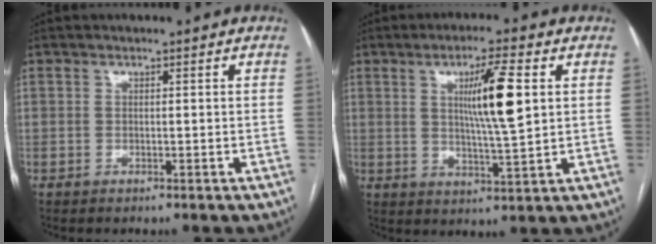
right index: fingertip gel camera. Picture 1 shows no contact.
{"total": 9.2, "force": [2.3, 0.1, 8.9], "torque": [-0.152, -0.005, 0.039]}